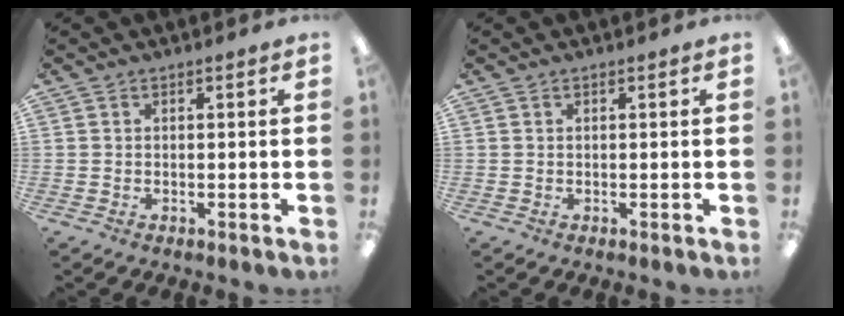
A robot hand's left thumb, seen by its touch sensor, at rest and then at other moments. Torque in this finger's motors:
{"motor_torque": [-0.03, 0.03, -0.01, 0.01, 0.00]}